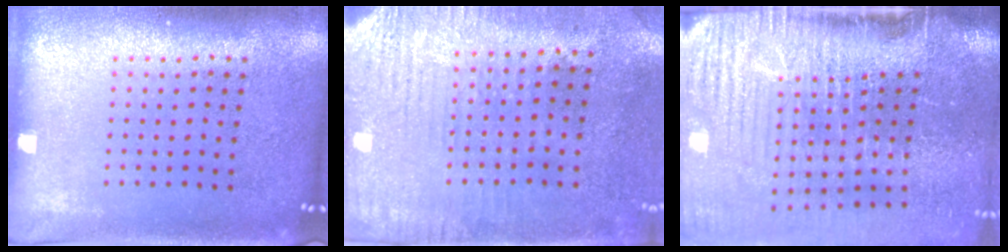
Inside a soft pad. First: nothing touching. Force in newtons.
{"total": 2.9, "press": 2.4, "slide": 1.7}
{"total": 5.1, "press": 4.2, "slide": 2.9}